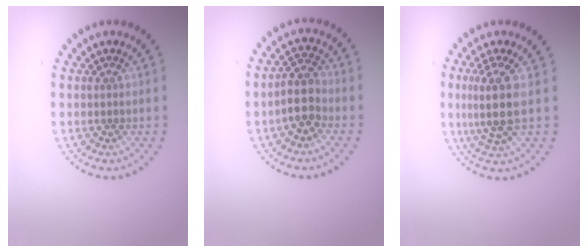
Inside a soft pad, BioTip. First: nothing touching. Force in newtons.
{"total": 2.9, "press": 2.5, "slide": 1.5}
{"total": 3.4, "press": 2.6, "slide": 2.1}